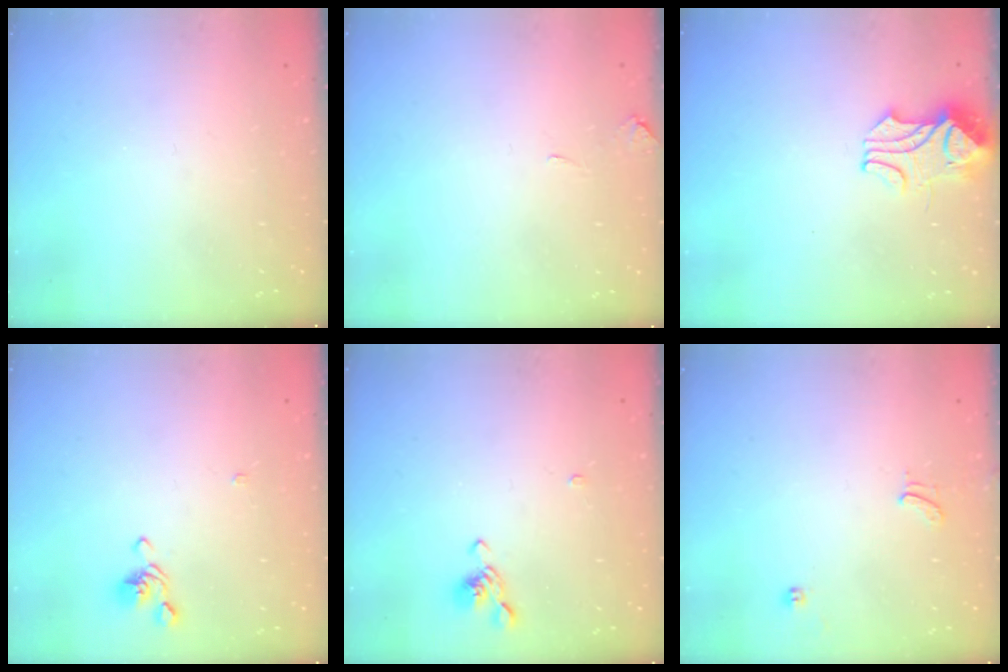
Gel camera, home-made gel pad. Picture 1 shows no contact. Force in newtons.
{"total": 1.1, "press": 1.0, "slide": 0.3}
{"total": 2.1, "press": 2.0, "slide": 0.9}
{"total": 0.7, "press": 0.0, "slide": 0.7}
{"total": 2.5, "press": 2.4, "slide": 0.7}
{"total": 1.5, "press": 1.2, "slide": 1.0}